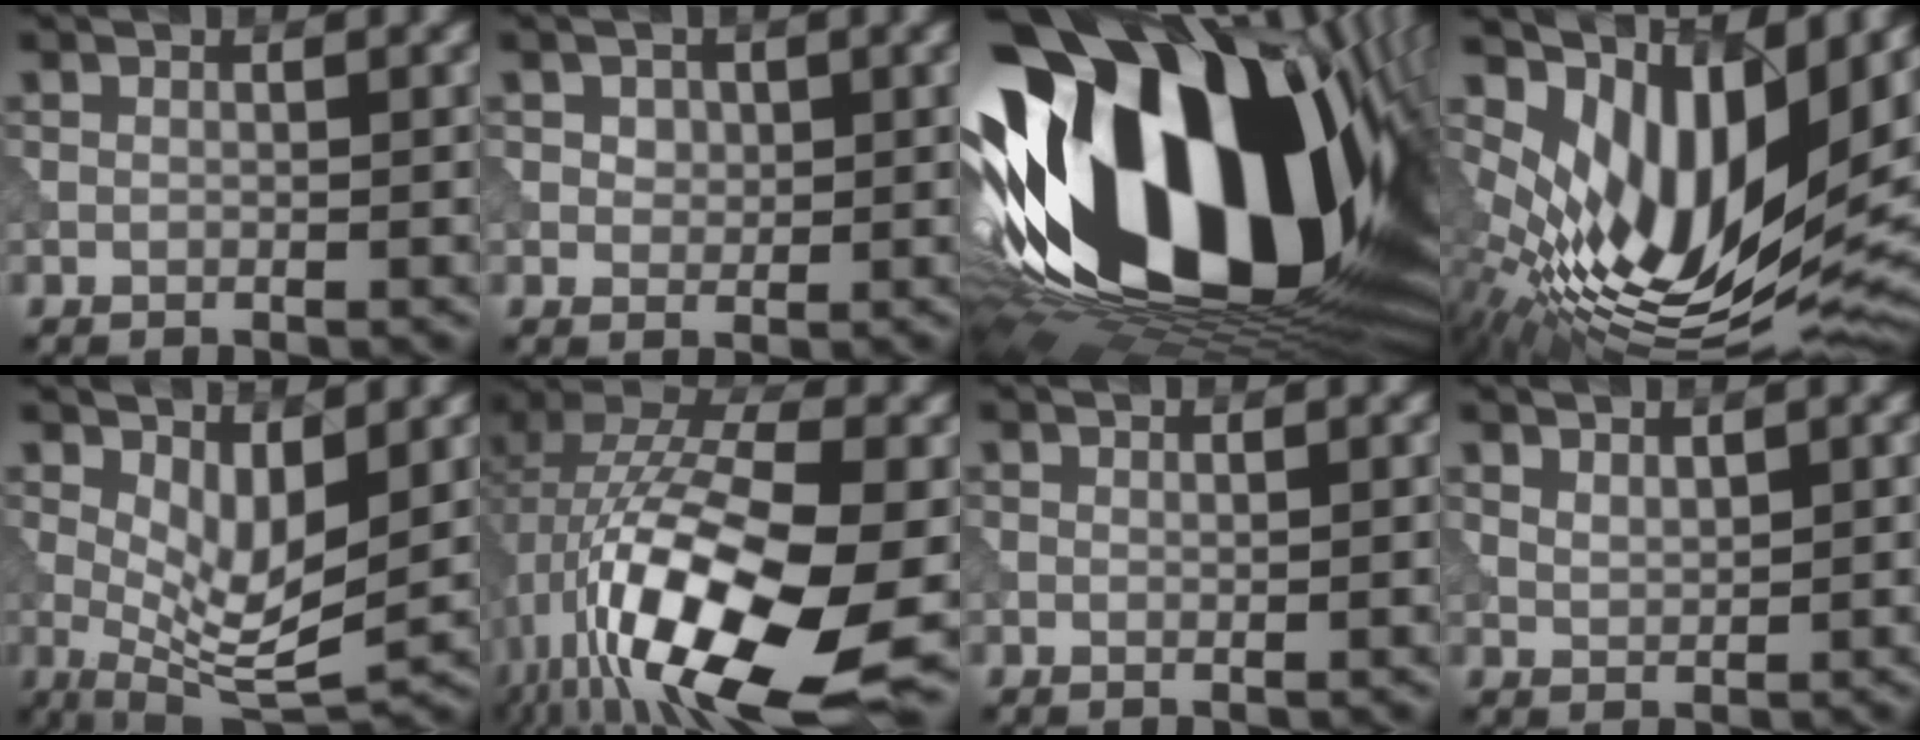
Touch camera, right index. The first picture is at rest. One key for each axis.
{"total": 1.4, "fx": 0.7, "fy": 1.2, "fz": 0.5, "tx": -0.011, "ty": 0.001, "tz": 0.011}
{"total": 21.7, "fx": 2.0, "fy": 12.4, "fz": 17.7, "tx": -0.314, "ty": -0.023, "tz": 0.032}
{"total": 14.1, "fx": 3.9, "fy": 6.8, "fz": 11.7, "tx": -0.221, "ty": 0.000, "tz": 0.077}
{"total": 5.4, "fx": 1.3, "fy": 2.1, "fz": 4.8, "tx": -0.090, "ty": -0.018, "tz": 0.028}
{"total": 17.5, "fx": -4.5, "fy": 7.7, "fz": 15.1, "tx": -0.290, "ty": 0.002, "tz": -0.079}
{"total": 0.0}
{"total": 1.5, "fx": 1.3, "fy": 0.5, "fz": 0.4, "tx": -0.012, "ty": -0.002, "tz": 0.028}